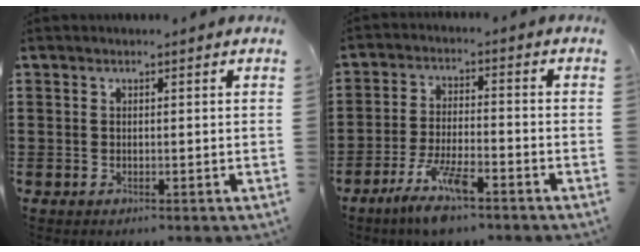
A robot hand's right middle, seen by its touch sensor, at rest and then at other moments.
{"total": 7.7, "force": [-5.1, 1.5, 5.7], "torque": [-0.123, -0.012, -0.094]}